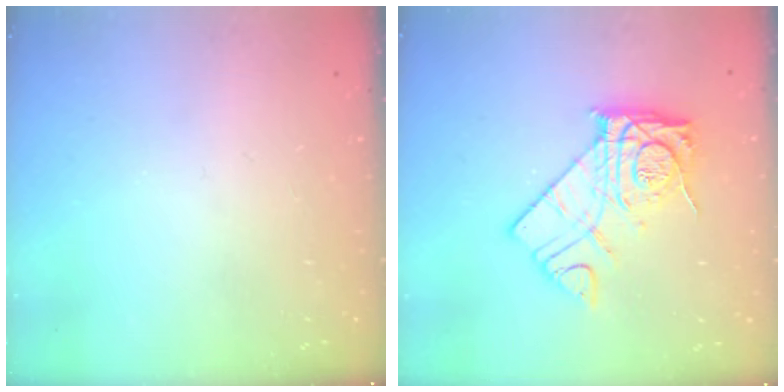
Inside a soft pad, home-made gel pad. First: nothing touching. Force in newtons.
{"total": 13.2, "press": 13.1, "slide": 1.3}